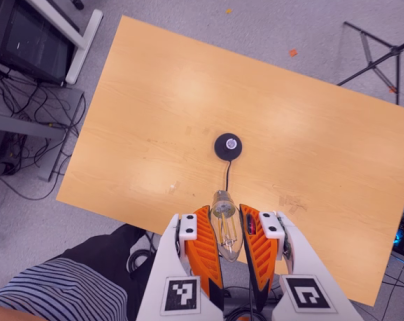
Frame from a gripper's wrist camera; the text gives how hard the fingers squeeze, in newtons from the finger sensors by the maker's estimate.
{"total": 21.2, "left": 24.5, "right": 18.0}